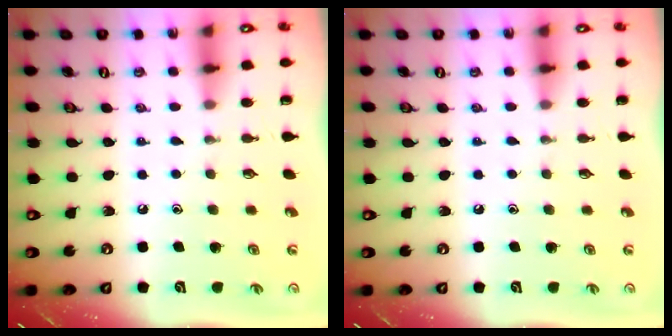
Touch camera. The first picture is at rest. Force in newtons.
{"total": 0.0}